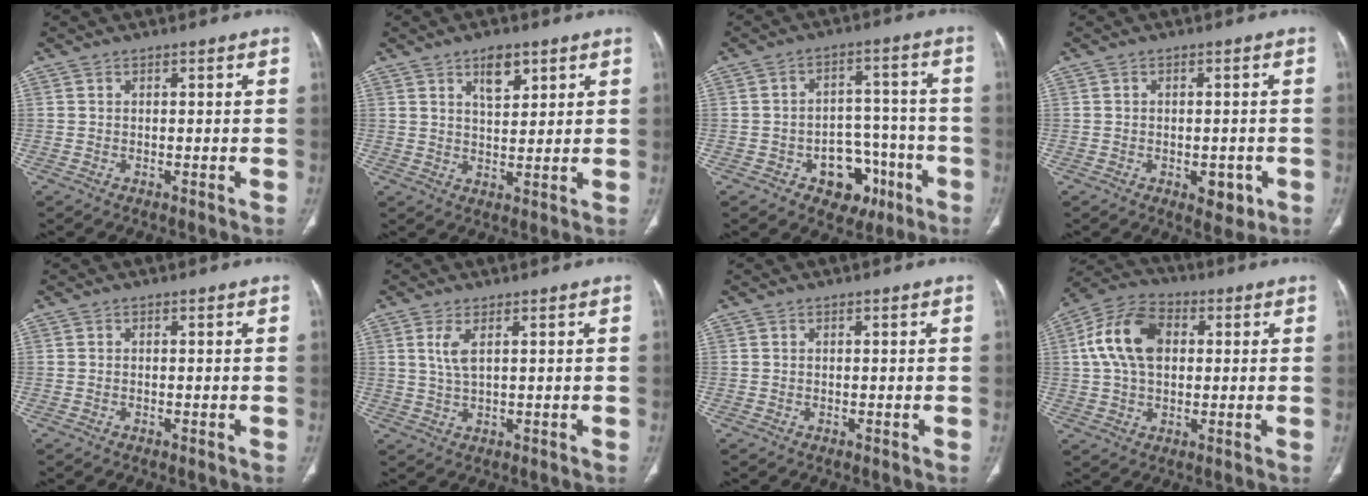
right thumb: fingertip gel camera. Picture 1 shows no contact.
{"total": 5.7, "force": [3.2, 2.7, 3.9], "torque": [-0.049, -0.021, 0.054]}
{"total": 10.8, "force": [-4.9, 7.8, 5.6], "torque": [-0.034, 0.050, -0.060]}
{"total": 4.5, "force": [-1.6, 2.7, 3.2], "torque": [-0.022, 0.002, -0.013]}
{"total": 0.0}
{"total": 3.6, "force": [1.4, 1.1, 3.2], "torque": [-0.076, -0.004, 0.036]}
{"total": 0.0}
{"total": 13.1, "force": [2.3, 8.6, 9.6], "torque": [-0.177, 0.021, 0.033]}